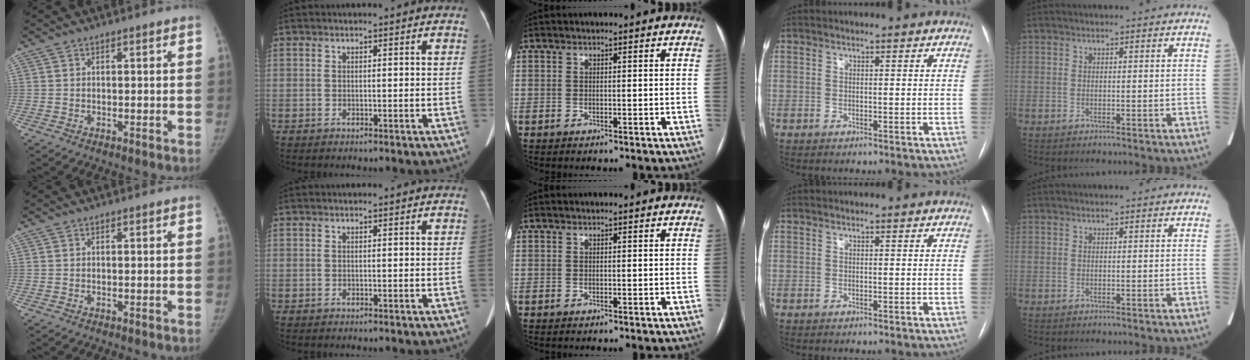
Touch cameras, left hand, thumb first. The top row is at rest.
{}